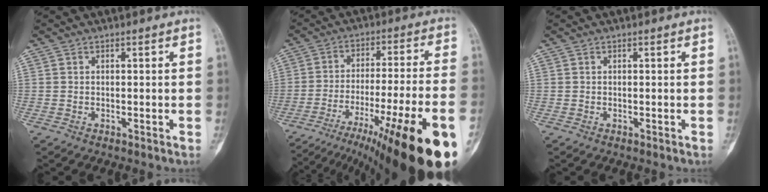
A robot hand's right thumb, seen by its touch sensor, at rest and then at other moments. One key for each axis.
{"total": 29.3, "fx": -16.7, "fy": 4.3, "fz": 23.7, "tx": -0.311, "ty": 0.029, "tz": -0.254}
{"total": 0.0}